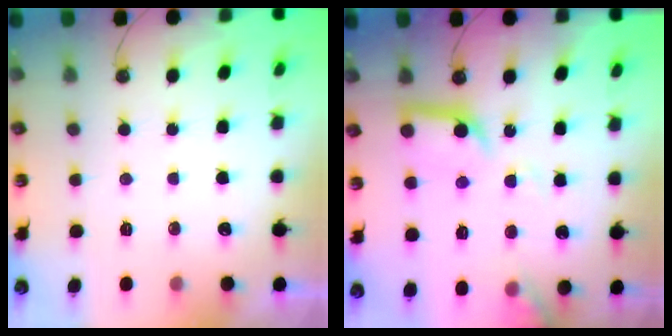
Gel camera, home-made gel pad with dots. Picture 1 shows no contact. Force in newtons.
{"total": 13.4, "press": 13.3, "slide": 1.2}